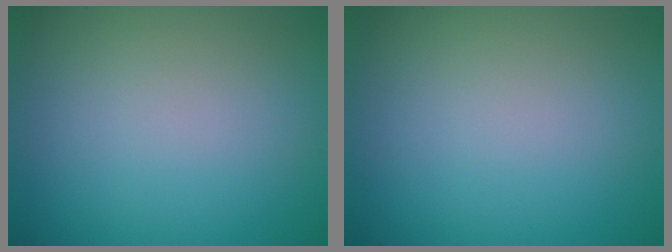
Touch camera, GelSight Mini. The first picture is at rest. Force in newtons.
{"total": 0.0}